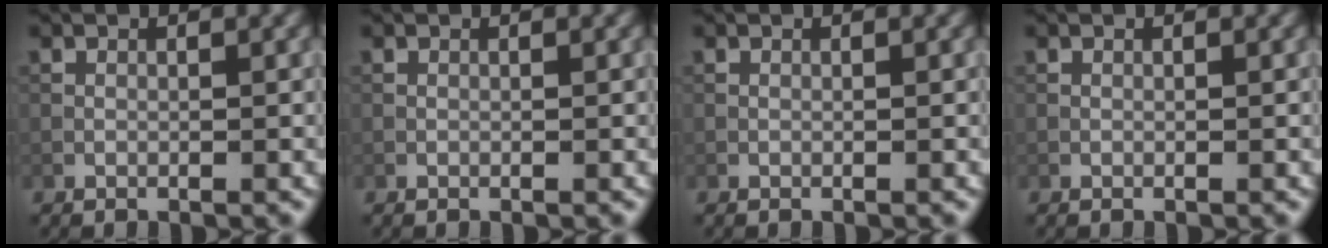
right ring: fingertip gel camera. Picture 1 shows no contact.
{"total": 0.0}
{"total": 0.0}
{"total": 0.0}